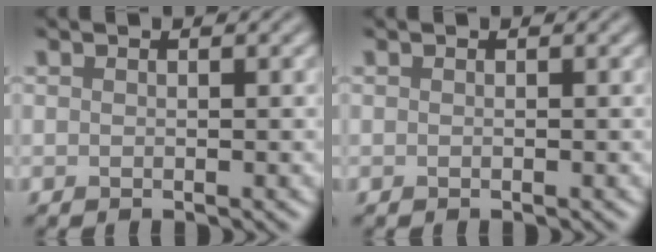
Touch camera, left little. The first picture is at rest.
{"total": 0.0}